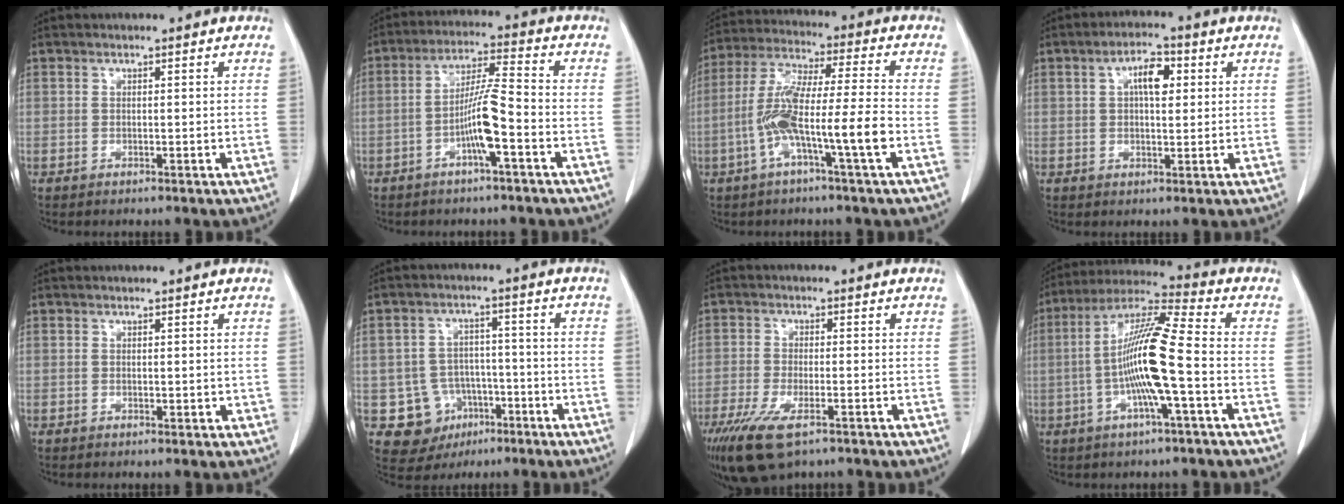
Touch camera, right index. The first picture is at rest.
{"total": 7.4, "force": [-2.6, 0.0, 6.9], "torque": [-0.132, 0.011, -0.046]}
{"total": 11.8, "force": [-3.8, 0.0, 11.2], "torque": [-0.224, 0.011, -0.073]}
{"total": 5.2, "force": [1.4, 2.0, 4.5], "torque": [-0.077, 0.011, 0.023]}
{"total": 0.7, "force": [0.4, 0.5, 0.3], "torque": [0.005, 0.001, 0.007]}
{"total": 8.6, "force": [-3.3, 7.7, 1.8], "torque": [-0.033, 0.015, -0.039]}
{"total": 9.4, "force": [-6.0, 2.6, 6.7], "torque": [-0.127, -0.023, -0.101]}
{"total": 12.8, "force": [-2.1, 0.1, 12.7], "torque": [-0.242, 0.010, -0.046]}